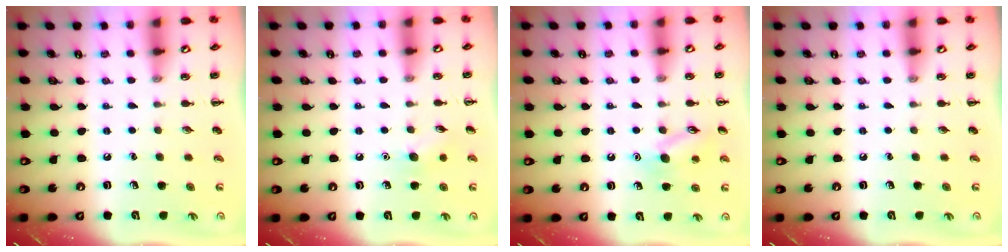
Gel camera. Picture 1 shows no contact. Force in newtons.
{"total": 6.8, "press": 6.7, "slide": 1.4}
{"total": 10.6, "press": 10.5, "slide": 1.6}
{"total": 0.0}